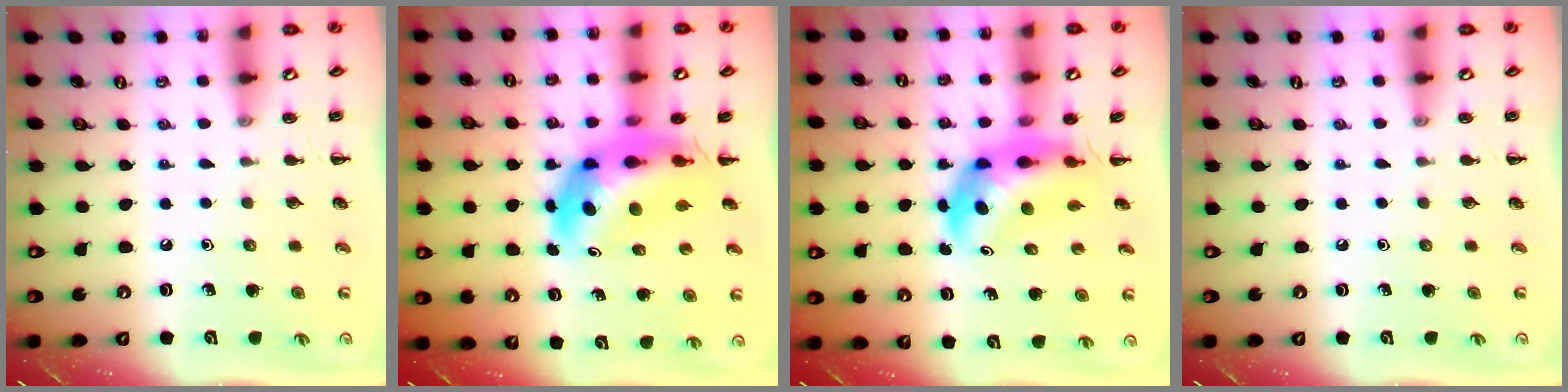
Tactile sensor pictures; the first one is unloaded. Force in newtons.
{"total": 8.3, "press": 7.9, "slide": 2.6}
{"total": 6.2, "press": 6.0, "slide": 1.9}
{"total": 0.0}